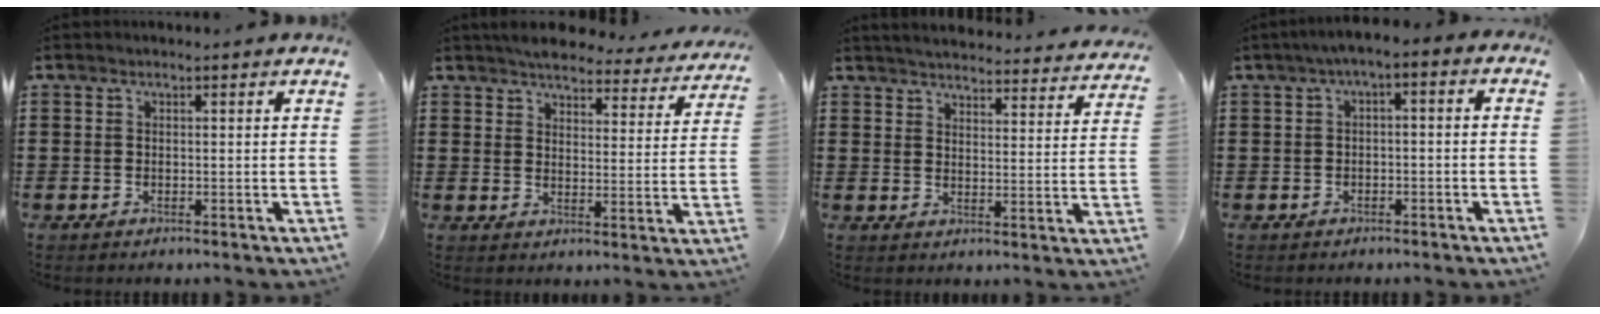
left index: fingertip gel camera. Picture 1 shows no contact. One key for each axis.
{"total": 4.8, "fx": 4.6, "fy": 0.6, "fz": 1.2, "tx": -0.044, "ty": -0.024, "tz": 0.080}
{"total": 3.9, "fx": 3.9, "fy": -0.2, "fz": 0.4, "tx": -0.027, "ty": -0.029, "tz": 0.065}
{"total": 2.9, "fx": -2.4, "fy": 0.6, "fz": 1.4, "tx": -0.033, "ty": 0.002, "tz": -0.056}